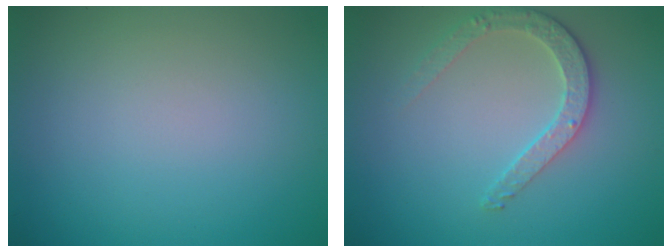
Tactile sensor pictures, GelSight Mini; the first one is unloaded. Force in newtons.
{"total": 2.8, "press": 2.5, "slide": 1.2}